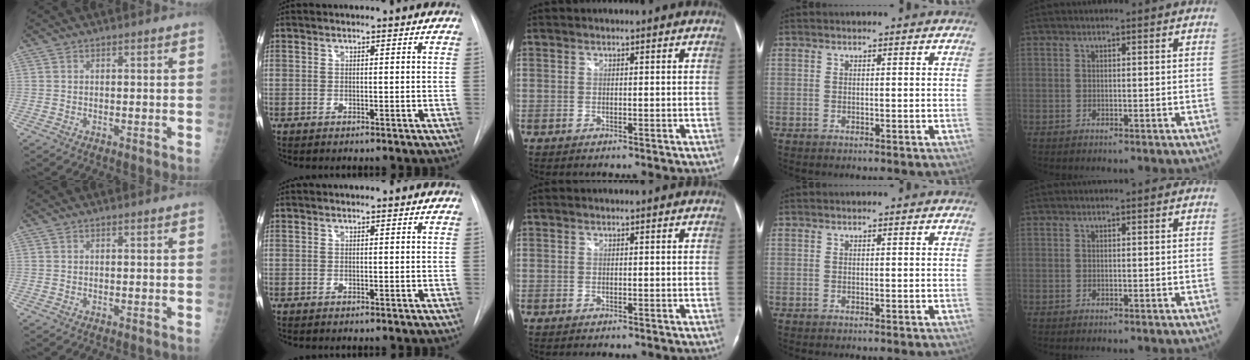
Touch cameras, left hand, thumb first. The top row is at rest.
{}